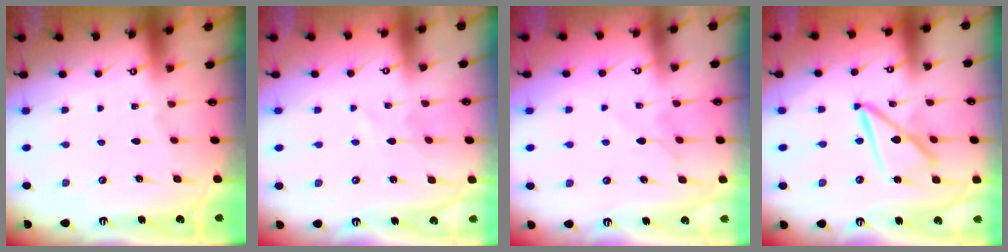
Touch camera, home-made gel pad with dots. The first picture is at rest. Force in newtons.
{"total": 0.5, "press": 0.5, "slide": 0.1}
{"total": 5.2, "press": 5.2, "slide": 0.8}
{"total": 11.2, "press": 11.2, "slide": 0.9}